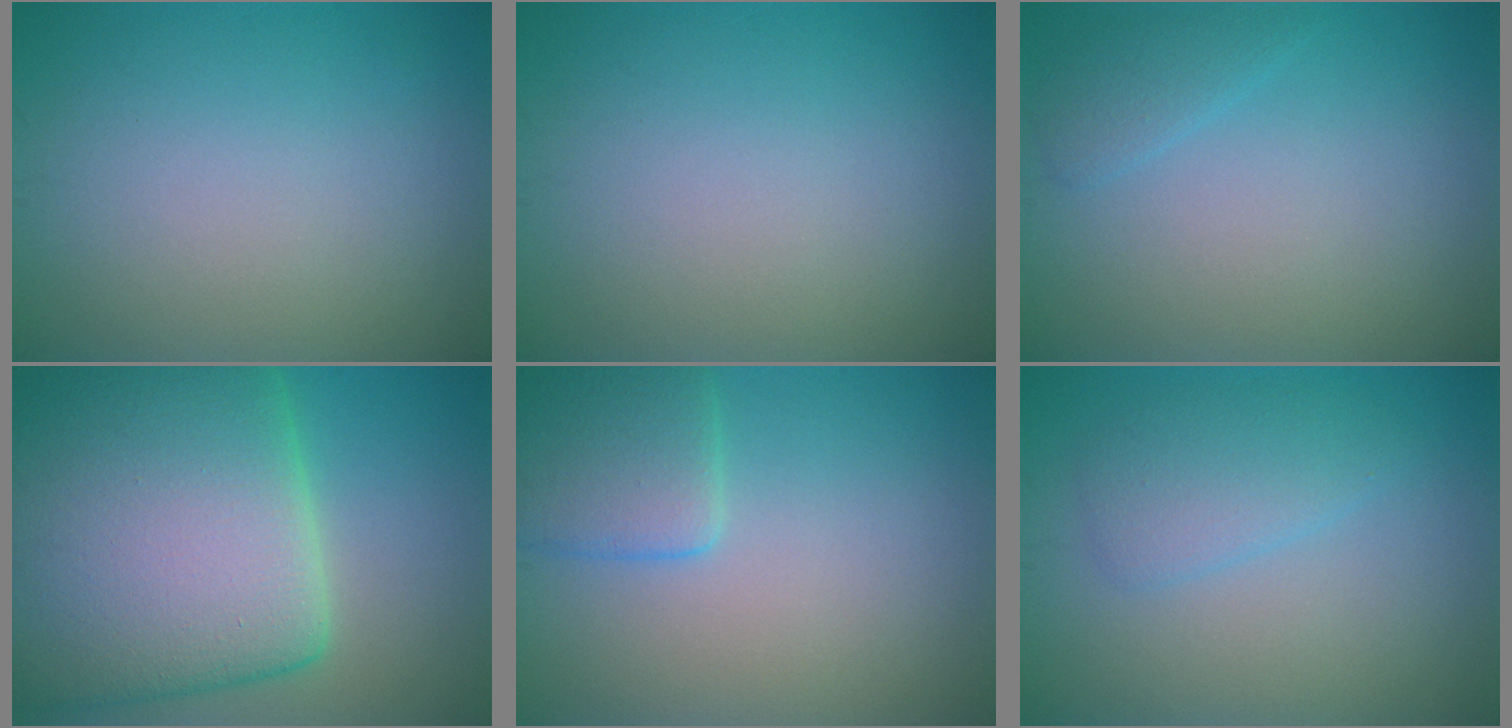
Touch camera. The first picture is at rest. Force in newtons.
{"total": 0.0}
{"total": 1.5, "press": 1.5, "slide": 0.1}
{"total": 19.9, "press": 19.8, "slide": 1.3}
{"total": 3.7, "press": 3.7, "slide": 0.2}
{"total": 2.6, "press": 2.6, "slide": 0.1}